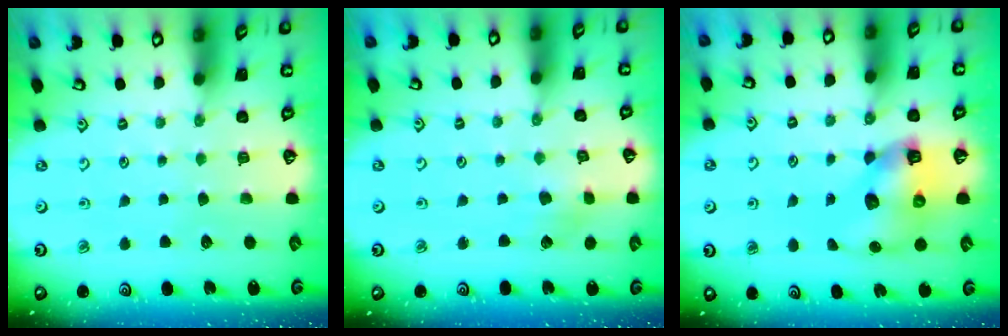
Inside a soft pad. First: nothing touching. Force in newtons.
{"total": 2.7, "press": 2.7, "slide": 0.4}
{"total": 10.6, "press": 10.5, "slide": 1.3}